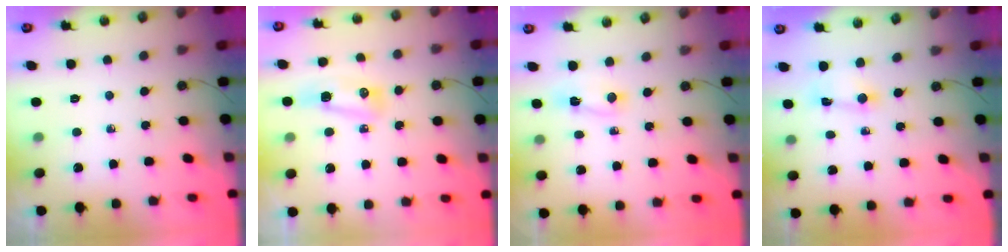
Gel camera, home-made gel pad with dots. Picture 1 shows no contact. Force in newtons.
{"total": 7.9, "press": 7.7, "slide": 1.6}
{"total": 2.3, "press": 2.3, "slide": 0.4}
{"total": 2.0, "press": 2.0, "slide": 0.1}